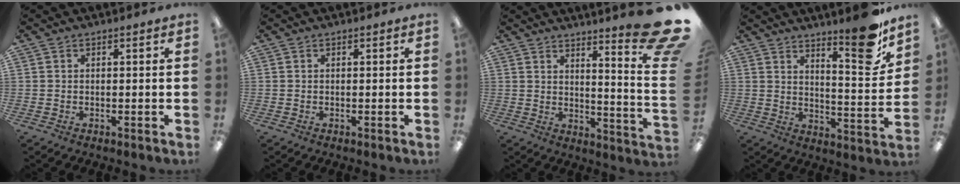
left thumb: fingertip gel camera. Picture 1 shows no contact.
{"total": 0.0}
{"total": 12.3, "force": [7.8, 1.7, 9.3], "torque": [-0.129, -0.078, 0.129]}
{"total": 13.1, "force": [10.0, 2.6, 8.0], "torque": [-0.095, -0.081, 0.161]}